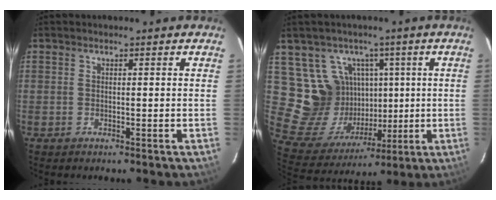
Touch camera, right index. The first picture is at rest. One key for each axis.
{"total": 13.9, "fx": 4.0, "fy": 12.5, "fz": 4.4, "tx": -0.111, "ty": 0.003, "tz": 0.094}